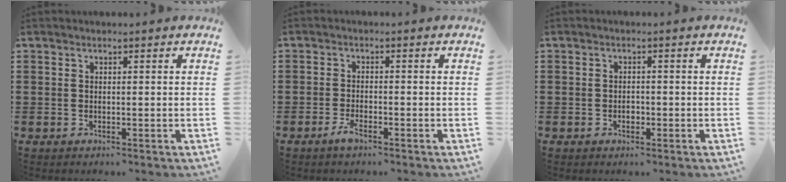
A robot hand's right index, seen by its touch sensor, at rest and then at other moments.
{"total": 2.2, "force": [-1.5, 0.4, 1.6], "torque": [-0.035, -0.003, -0.029]}
{"total": 1.3, "force": [-0.4, 0.8, 1.0], "torque": [-0.020, -0.001, -0.007]}